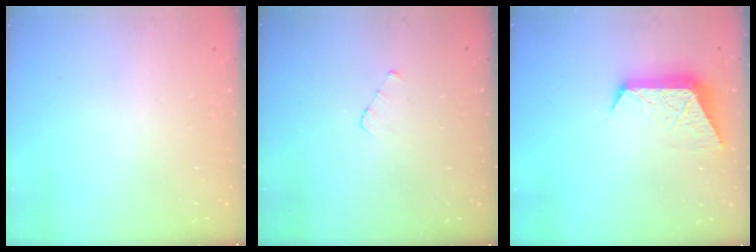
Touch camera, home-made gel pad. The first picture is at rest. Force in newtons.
{"total": 2.7, "press": 2.7, "slide": 0.3}
{"total": 9.5, "press": 9.5, "slide": 0.2}